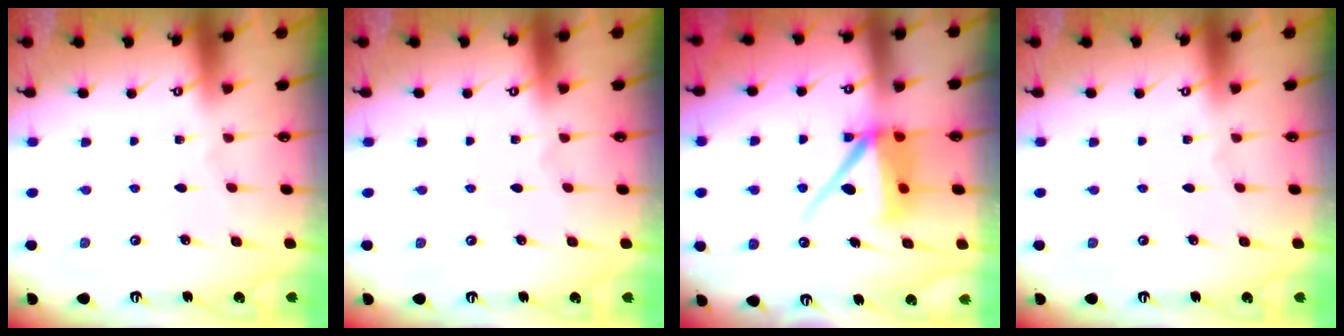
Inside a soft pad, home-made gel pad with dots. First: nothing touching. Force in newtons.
{"total": 0.0}
{"total": 10.0, "press": 9.9, "slide": 1.3}
{"total": 0.0}